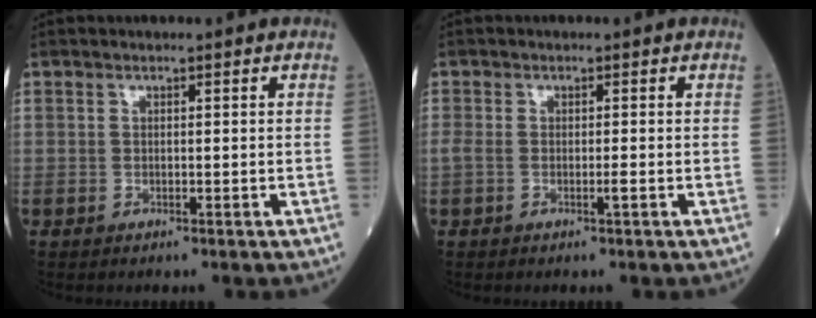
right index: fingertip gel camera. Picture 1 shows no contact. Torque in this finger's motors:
{"motor_torque": [0.33, -0.14, 0.19, 0.07]}